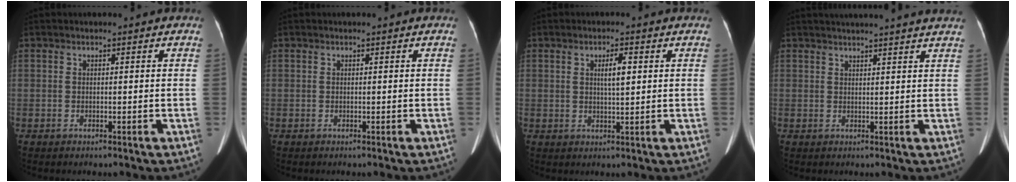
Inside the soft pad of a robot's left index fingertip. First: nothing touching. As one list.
[{"total": 0.0}, {"total": 2.6, "force": [0.4, 0.3, 2.5], "torque": [-0.040, -0.004, 0.011]}, {"total": 13.8, "force": [12.7, -0.7, 5.3], "torque": [-0.083, -0.008, 0.152]}]